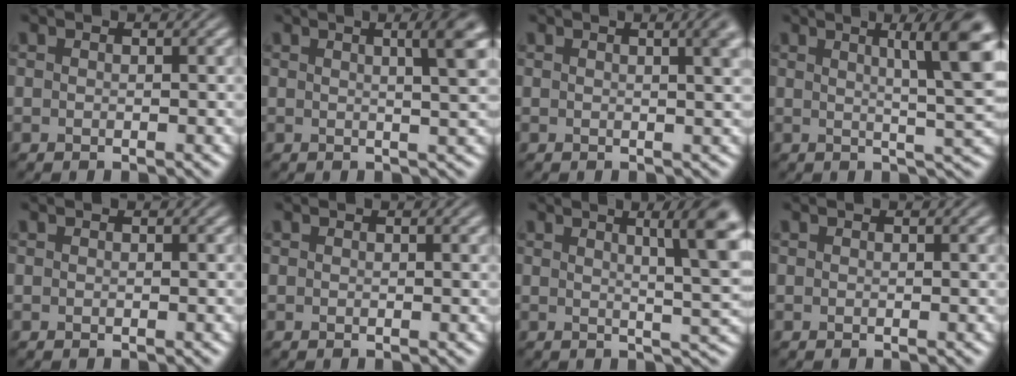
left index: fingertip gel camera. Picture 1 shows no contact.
{"total": 5.0, "force": [1.7, 1.4, 4.5], "torque": [-0.032, 0.016, 0.013]}
{"total": 5.2, "force": [1.9, 2.2, 4.3], "torque": [-0.019, 0.021, 0.007]}
{"total": 8.3, "force": [2.8, 1.6, 7.6], "torque": [-0.082, 0.012, 0.041]}
{"total": 0.0}
{"total": 0.7, "force": [0.4, 0.1, 0.6], "torque": [-0.007, 0.005, 0.006]}
{"total": 7.5, "force": [2.8, 1.6, 6.7], "torque": [-0.063, 0.012, 0.039]}
{"total": 0.0}